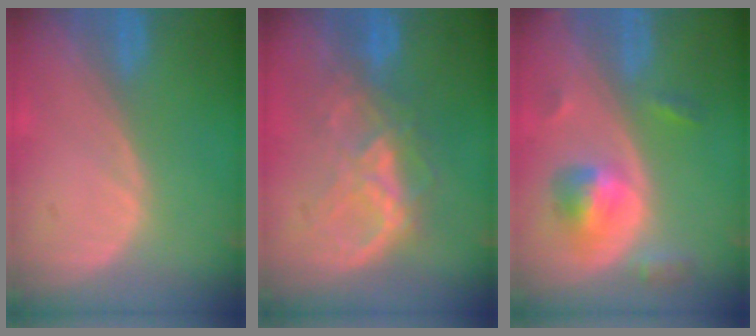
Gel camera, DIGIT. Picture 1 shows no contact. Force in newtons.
{"total": 6.4, "press": 6.4, "slide": 0.8}
{"total": 5.6, "press": 5.3, "slide": 1.8}